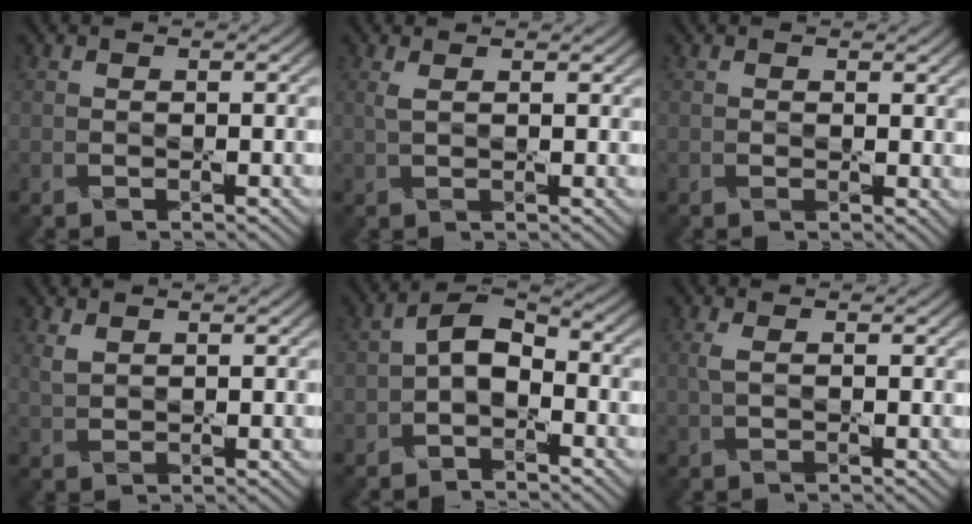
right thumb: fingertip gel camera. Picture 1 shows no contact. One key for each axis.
{"total": 1.7, "fx": 0.9, "fy": 0.5, "fz": 1.3, "tx": -0.036, "ty": 0.000, "tz": 0.020}
{"total": 1.1, "fx": 0.4, "fy": 0.8, "fz": 0.6, "tx": -0.014, "ty": -0.006, "tz": 0.008}
{"total": 2.3, "fx": 1.5, "fy": 1.1, "fz": 1.3, "tx": -0.038, "ty": -0.002, "tz": 0.034}
{"total": 4.4, "fx": -1.3, "fy": 2.6, "fz": 3.2, "tx": -0.058, "ty": 0.009, "tz": -0.033}
{"total": 1.9, "fx": 0.7, "fy": 0.7, "fz": 1.6, "tx": -0.043, "ty": 0.002, "tz": 0.014}